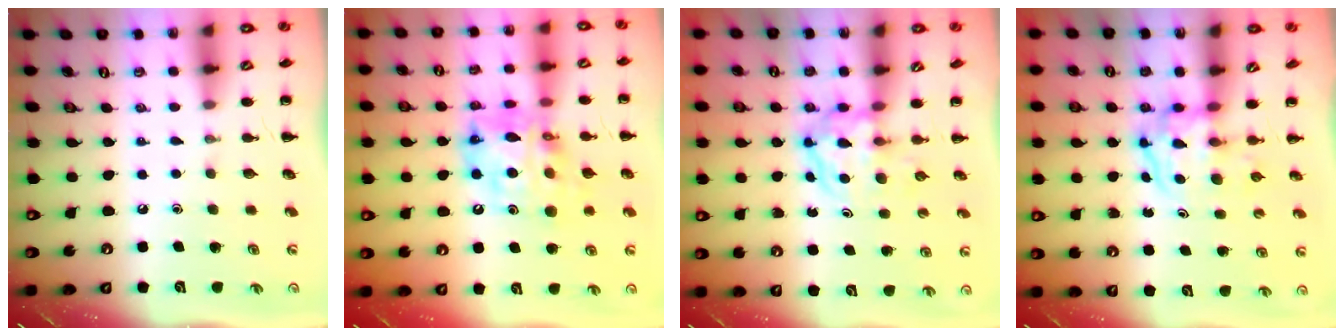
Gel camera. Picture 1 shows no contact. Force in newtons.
{"total": 15.5, "press": 14.9, "slide": 4.2}
{"total": 3.8, "press": 3.8, "slide": 0.5}
{"total": 3.8, "press": 3.7, "slide": 0.6}